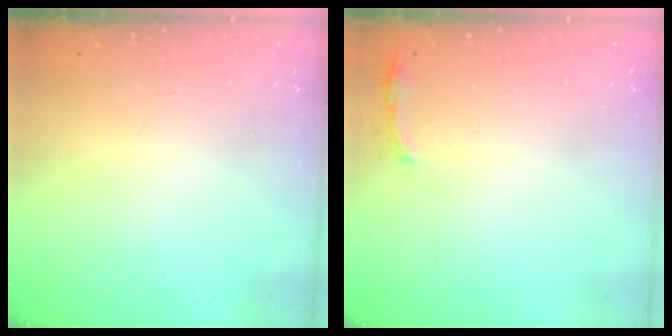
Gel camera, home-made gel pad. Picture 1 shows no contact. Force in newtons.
{"total": 4.8, "press": 4.7, "slide": 1.0}